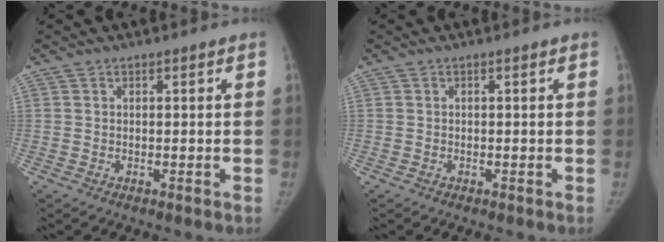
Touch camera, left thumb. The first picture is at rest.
{"total": 0.0}